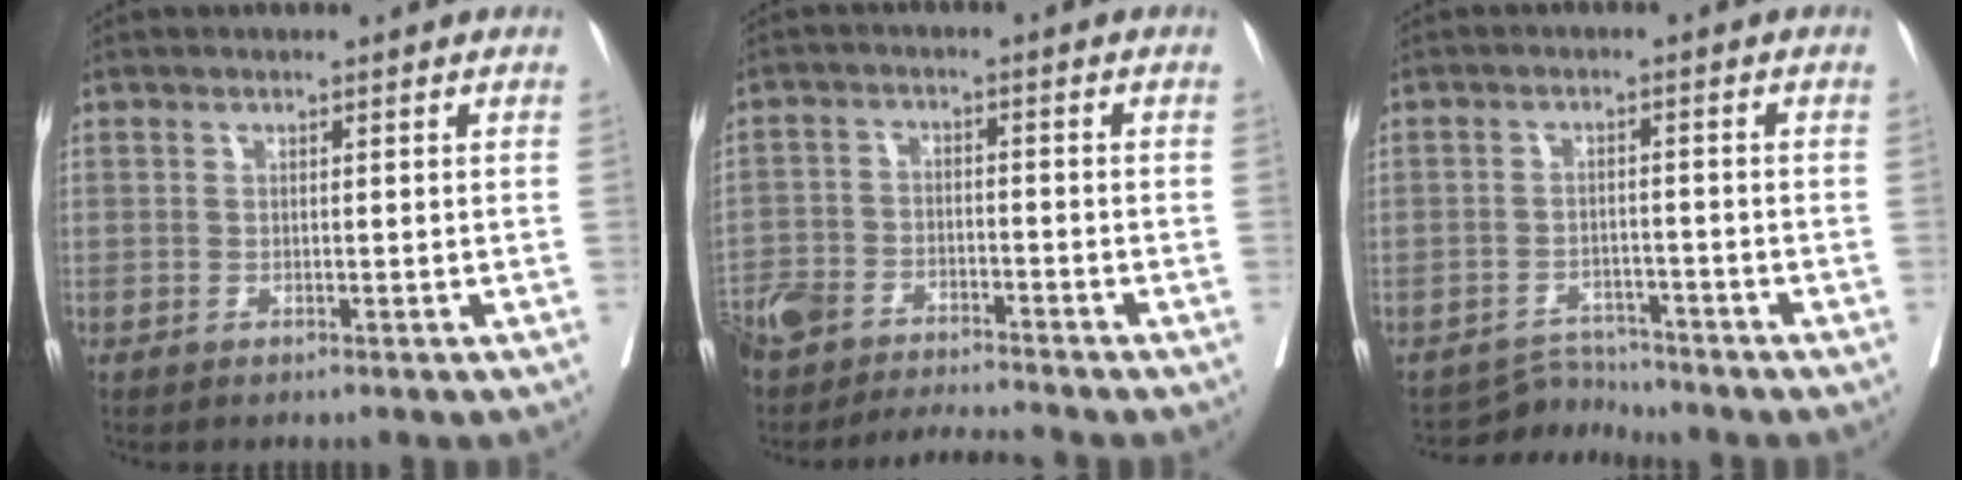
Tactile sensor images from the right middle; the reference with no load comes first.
{"total": 9.6, "force": [-9.1, 1.6, 2.8], "torque": [-0.053, 0.012, -0.159]}
{"total": 3.8, "force": [-3.5, -0.1, -1.5], "torque": [0.030, 0.001, -0.056]}